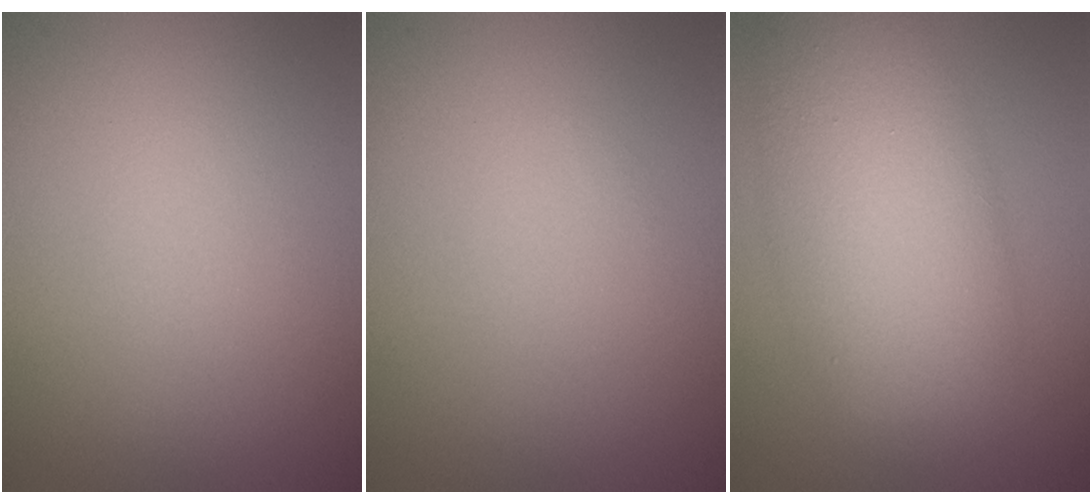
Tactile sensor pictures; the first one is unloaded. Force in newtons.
{"total": 0.0}
{"total": 8.4, "press": 8.4, "slide": 0.2}